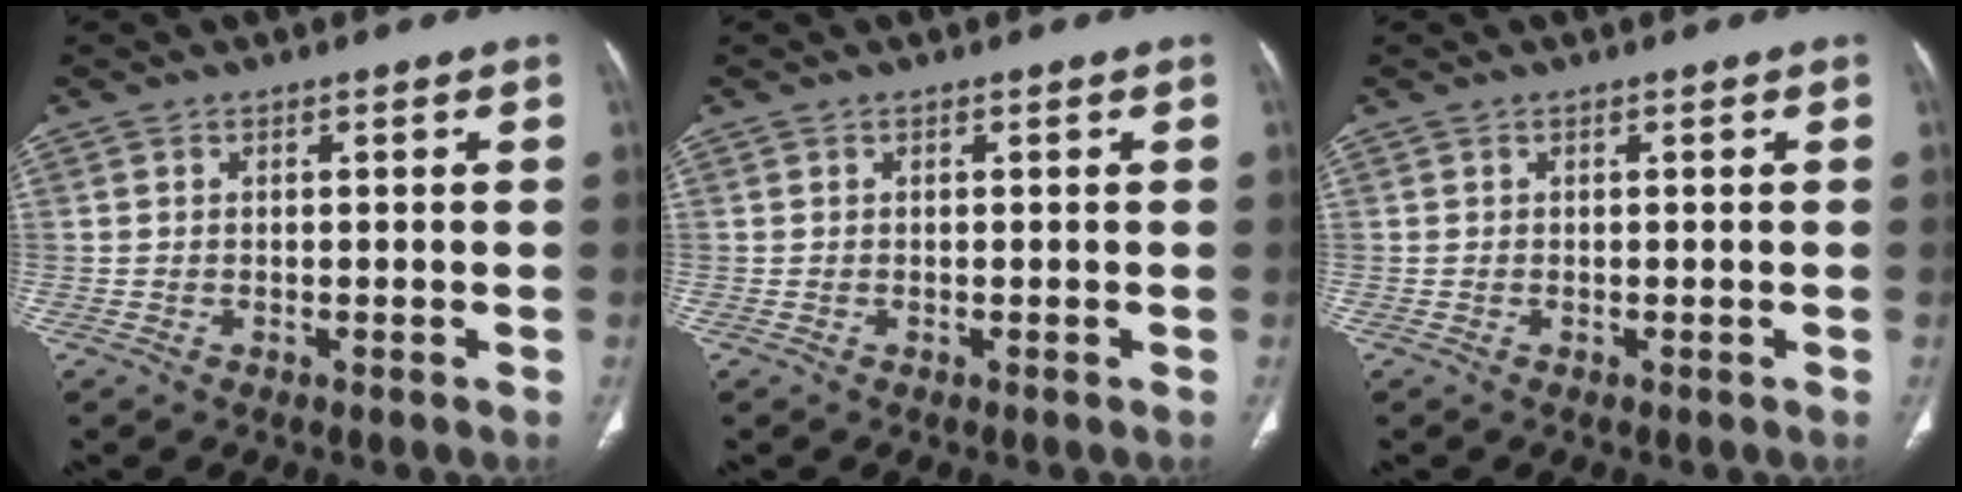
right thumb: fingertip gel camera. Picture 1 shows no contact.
{"total": 0.0}
{"total": 0.0}